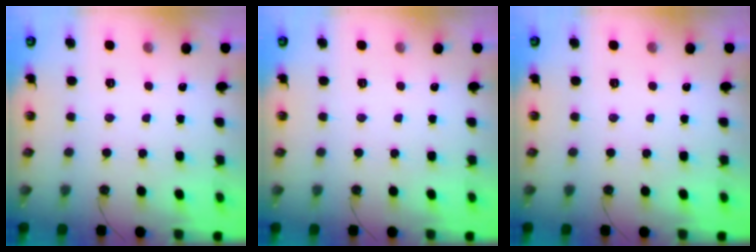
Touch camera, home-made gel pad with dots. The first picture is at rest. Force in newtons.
{"total": 0.0}
{"total": 0.0}